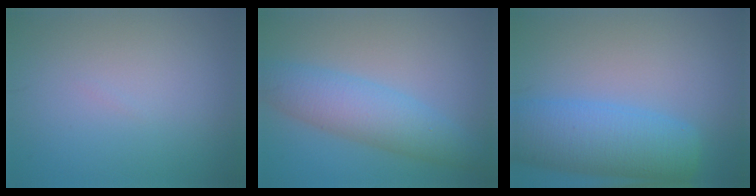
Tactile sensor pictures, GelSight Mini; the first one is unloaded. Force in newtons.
{"total": 5.2, "press": 5.2, "slide": 0.1}
{"total": 7.5, "press": 7.5, "slide": 0.4}